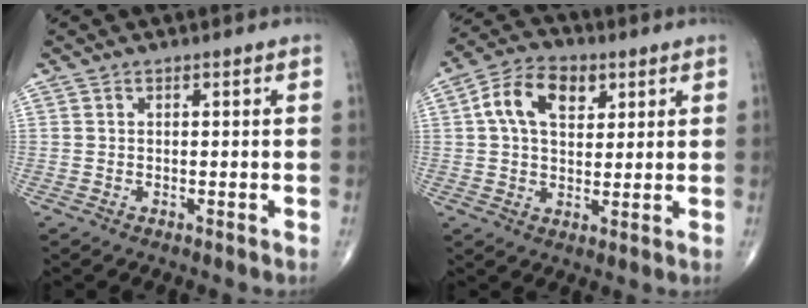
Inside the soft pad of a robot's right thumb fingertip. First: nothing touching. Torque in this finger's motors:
{"motor_torque": [1.37, 1.49, 0.78, 0.19, 0.09]}